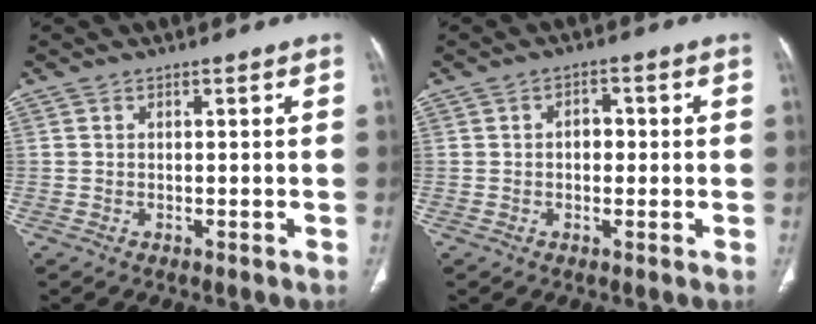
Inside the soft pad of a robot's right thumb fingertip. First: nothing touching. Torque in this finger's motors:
{"motor_torque": [-0.49, 0.08, -0.32, 0.19, 0.04]}